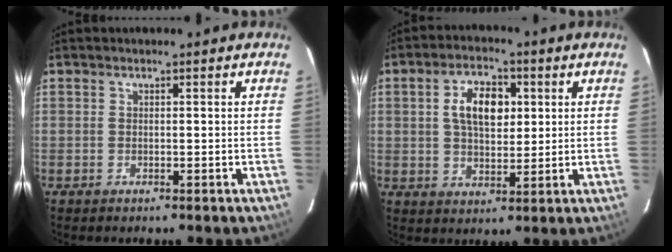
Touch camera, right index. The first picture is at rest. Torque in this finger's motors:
{"motor_torque": [0.74, 0.51, 0.55, 0.11]}